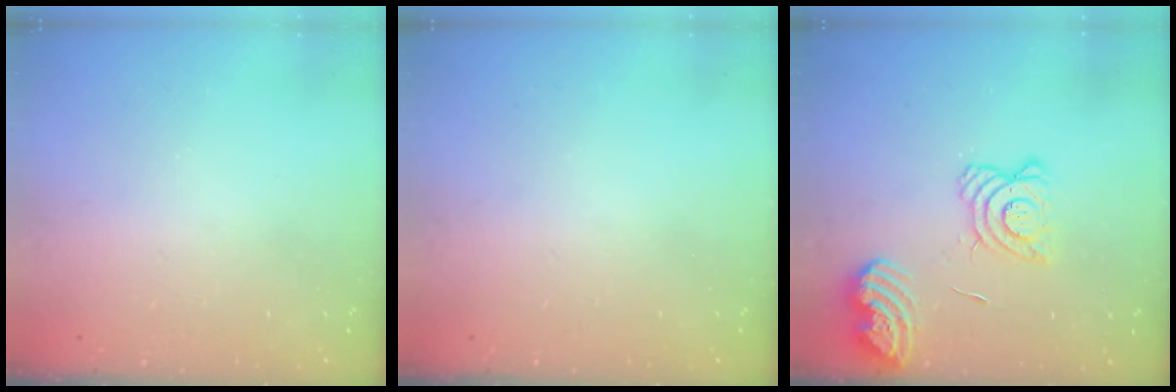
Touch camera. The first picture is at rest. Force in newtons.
{"total": 0.0}
{"total": 13.5, "press": 13.4, "slide": 1.5}